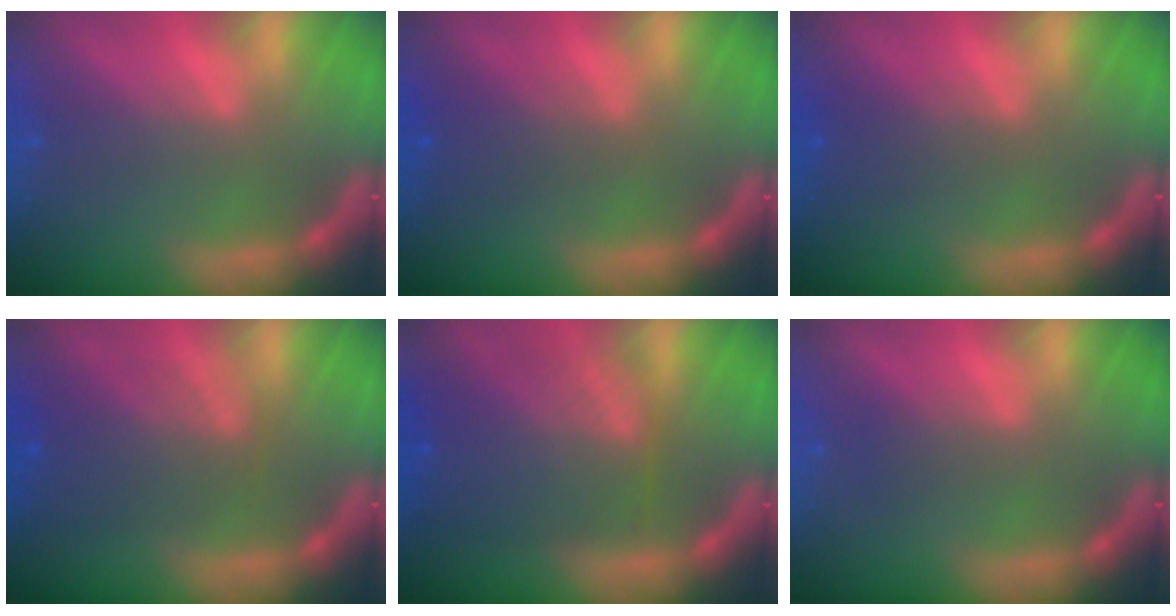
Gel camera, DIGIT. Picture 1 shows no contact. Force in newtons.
{"total": 2.5}
{"total": 2.0}
{"total": 5.5}
{"total": 8.5}
{"total": 1.0}